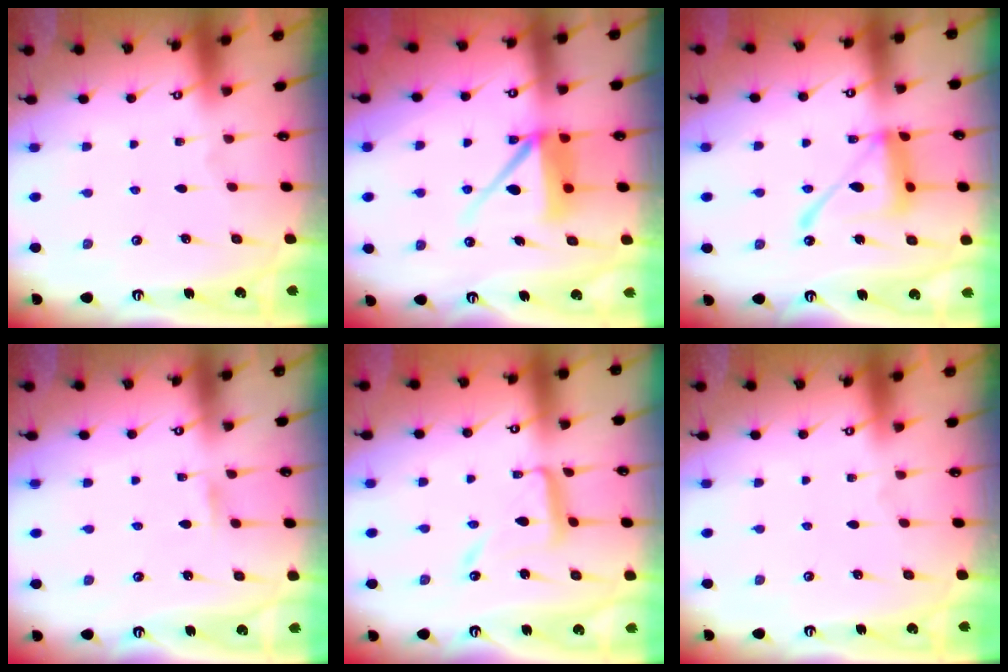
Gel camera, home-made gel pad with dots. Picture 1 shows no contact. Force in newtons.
{"total": 9.9, "press": 9.8, "slide": 1.5}
{"total": 14.4, "press": 14.3, "slide": 1.2}
{"total": 1.3, "press": 1.3, "slide": 0.1}
{"total": 11.5, "press": 11.5, "slide": 1.1}
{"total": 0.0}